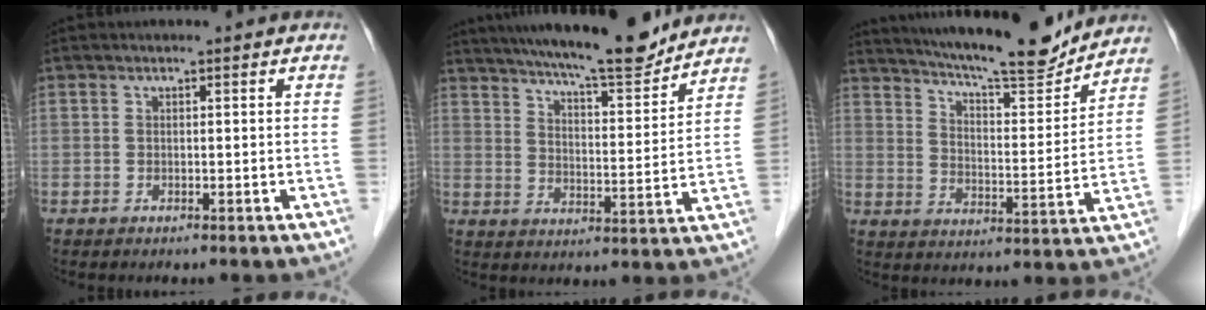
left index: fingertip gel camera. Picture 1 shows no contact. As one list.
[{"total": 15.4, "force": [13.8, 1.2, 6.7], "torque": [-0.105, -0.006, 0.203]}, {"total": 16.9, "force": [15.5, 1.4, 6.6], "torque": [-0.112, -0.014, 0.224]}]